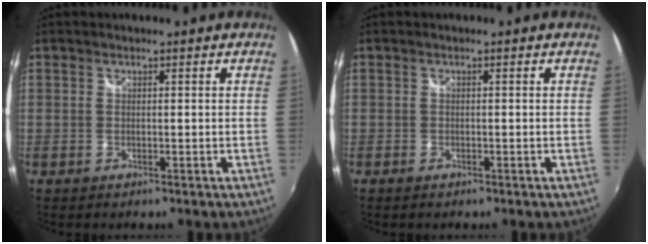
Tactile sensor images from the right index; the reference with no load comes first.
{"total": 0.8, "force": [-0.6, 0.4, 0.3], "torque": [-0.008, 0.000, -0.010]}